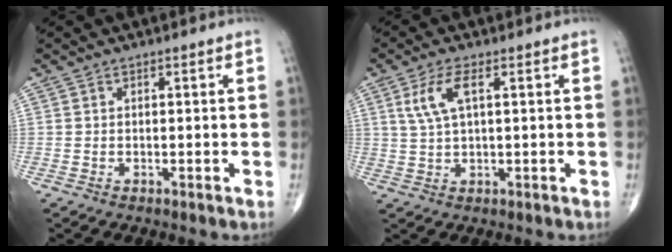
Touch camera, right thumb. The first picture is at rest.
{"total": 5.6, "force": [1.9, 1.9, 4.9], "torque": [-0.118, 0.003, 0.043]}